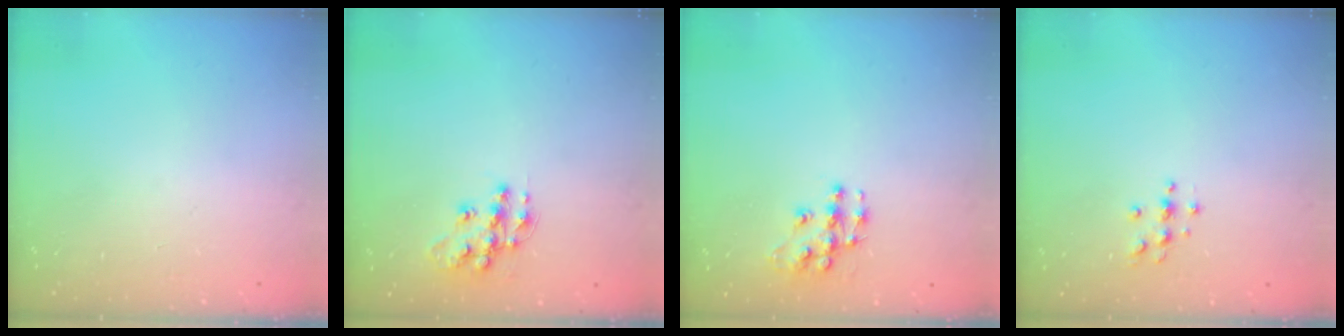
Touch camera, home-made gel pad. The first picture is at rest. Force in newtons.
{"total": 11.8, "press": 11.8, "slide": 0.7}
{"total": 9.7, "press": 9.7, "slide": 0.7}
{"total": 3.7, "press": 3.7, "slide": 0.4}